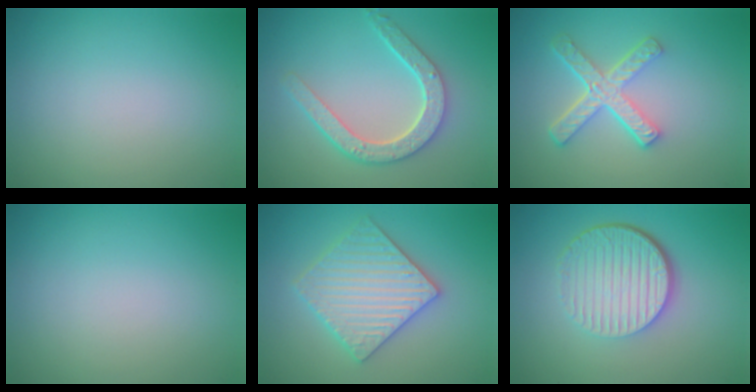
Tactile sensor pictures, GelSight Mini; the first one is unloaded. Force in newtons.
{"total": 4.7, "press": 3.8, "slide": 2.7}
{"total": 4.6, "press": 3.3, "slide": 3.2}
{"total": 0.0}
{"total": 5.7, "press": 5.6, "slide": 1.1}
{"total": 6.3, "press": 4.2, "slide": 4.6}